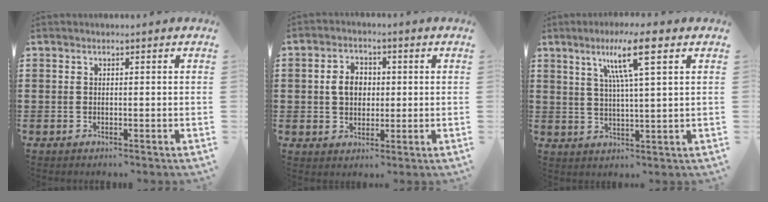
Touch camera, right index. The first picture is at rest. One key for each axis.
{"total": 4.5, "fx": 0.2, "fy": 3.5, "fz": 2.9, "tx": -0.058, "ty": 0.011, "tz": -0.003}
{"total": 8.2, "fx": 3.9, "fy": -0.2, "fz": 7.2, "tx": -0.151, "ty": 0.003, "tz": 0.062}